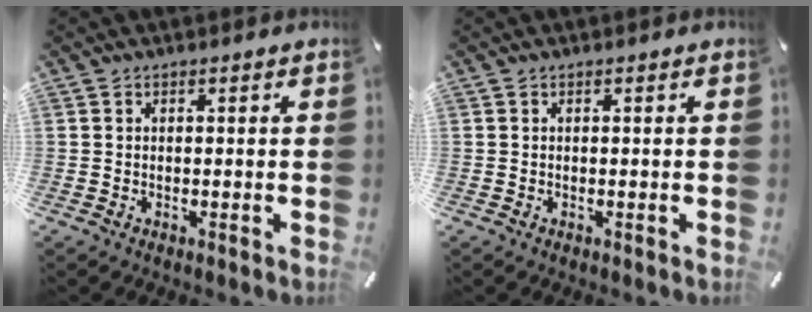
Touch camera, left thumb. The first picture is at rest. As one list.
[{"total": 0.0}]